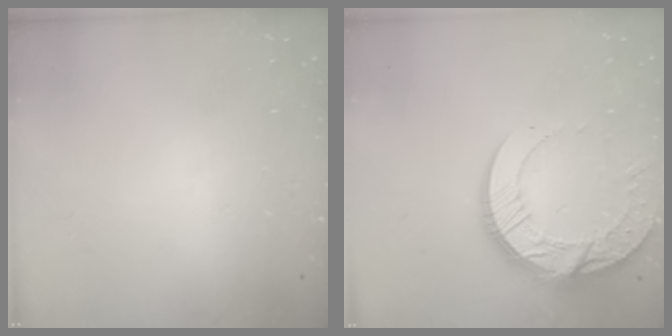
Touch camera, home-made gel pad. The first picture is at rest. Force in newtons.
{"total": 17.2, "press": 17.1, "slide": 1.6}